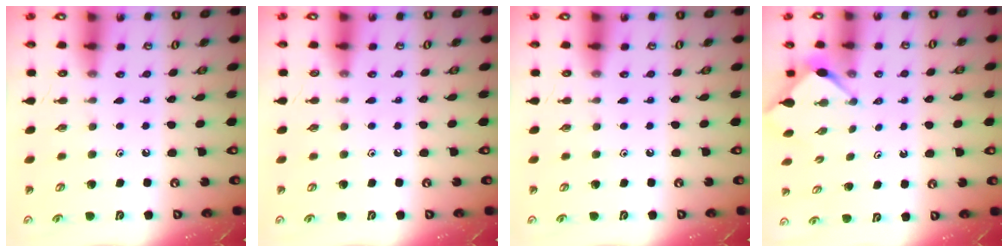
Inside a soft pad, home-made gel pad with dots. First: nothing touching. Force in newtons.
{"total": 2.6, "press": 2.6, "slide": 0.4}
{"total": 0.0}
{"total": 2.7, "press": 2.7, "slide": 0.3}